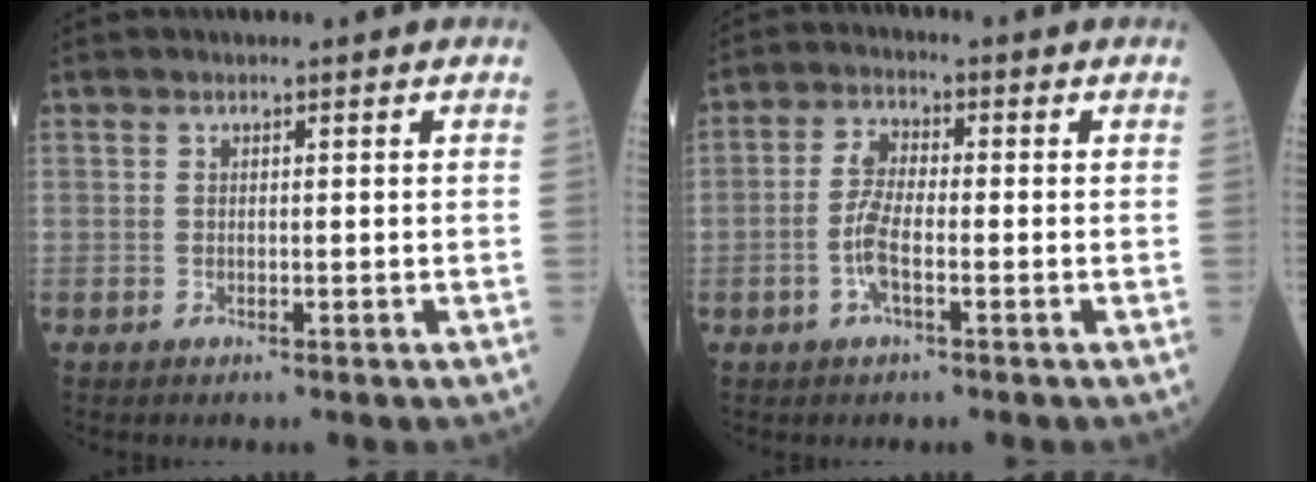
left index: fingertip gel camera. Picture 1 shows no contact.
{"total": 5.2, "force": [-1.7, 1.6, 4.7], "torque": [-0.106, -0.003, -0.039]}